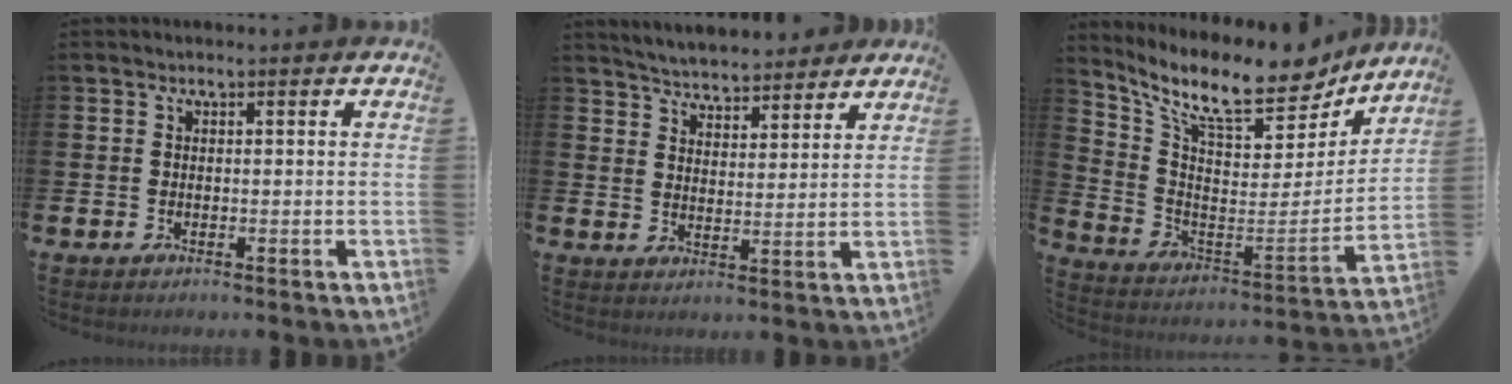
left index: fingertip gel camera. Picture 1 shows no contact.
{"total": 4.9, "force": [4.9, 0.8, 0.2], "torque": [-0.021, -0.030, 0.086]}
{"total": 11.6, "force": [9.8, 3.1, 5.4], "torque": [-0.138, -0.068, 0.166]}